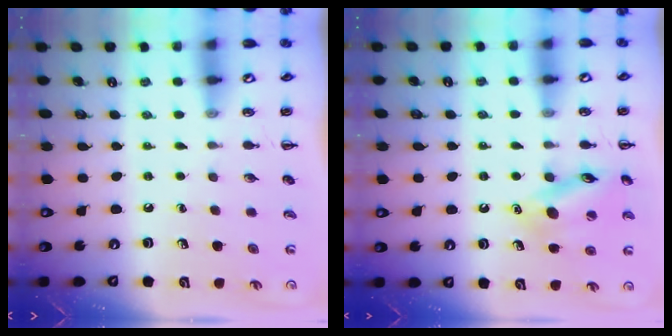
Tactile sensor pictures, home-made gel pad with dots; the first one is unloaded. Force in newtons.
{"total": 14.2, "press": 14.2, "slide": 1.4}